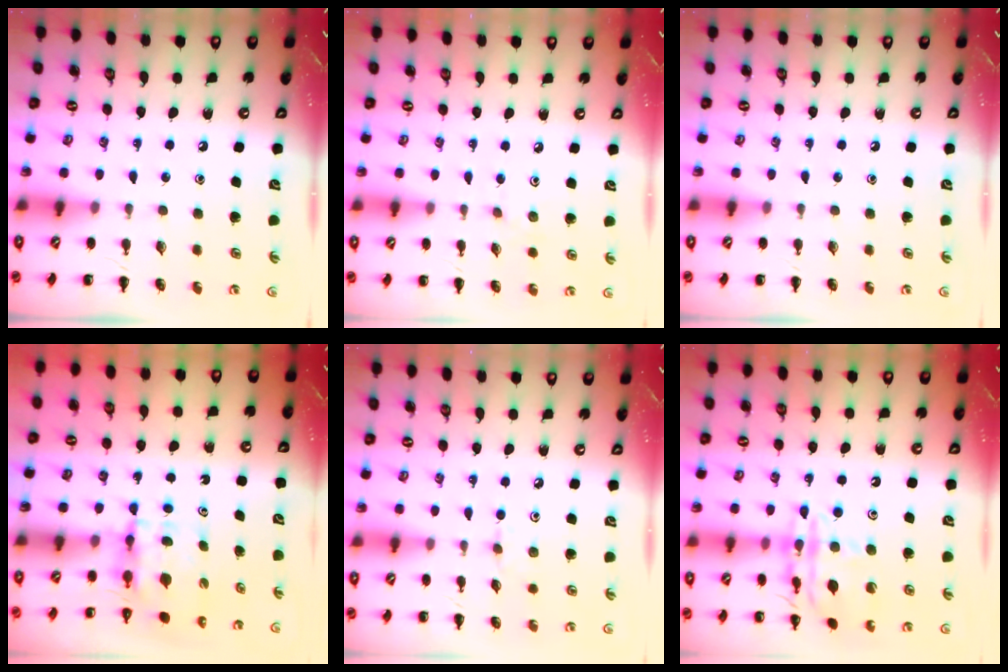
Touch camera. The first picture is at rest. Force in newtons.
{"total": 2.5, "press": 2.3, "slide": 1.0}
{"total": 0.0}
{"total": 3.9, "press": 3.9, "slide": 0.3}
{"total": 5.2, "press": 4.8, "slide": 1.8}
{"total": 13.5, "press": 13.4, "slide": 1.1}